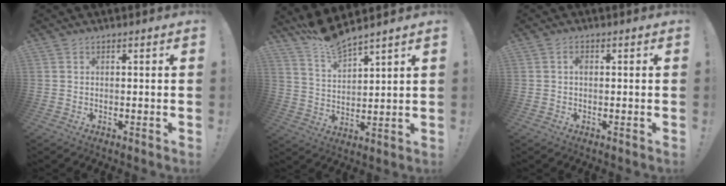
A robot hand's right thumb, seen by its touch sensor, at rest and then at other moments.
{"total": 8.3, "force": [7.9, 0.9, 2.6], "torque": [-0.069, -0.050, 0.146]}
{"total": 1.3, "force": [-0.1, 0.9, 0.9], "torque": [-0.027, 0.008, -0.001]}